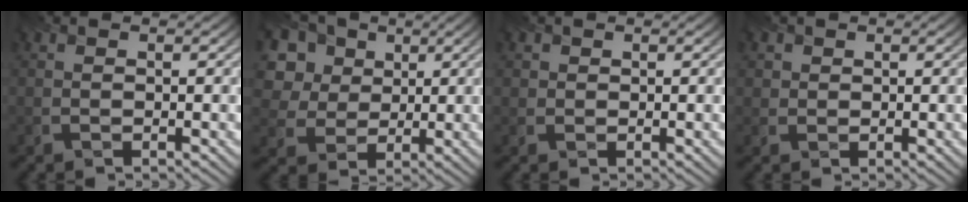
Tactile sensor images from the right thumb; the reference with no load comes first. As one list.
[{"total": 12.0, "force": [5.3, 9.2, 5.5], "torque": [-0.168, 0.022, 0.103]}, {"total": 1.3, "force": [0.6, 1.2, 0.2], "torque": [-0.002, -0.005, 0.010]}, {"total": 1.7, "force": [0.8, 1.5, 0.3], "torque": [-0.007, -0.006, 0.013]}]